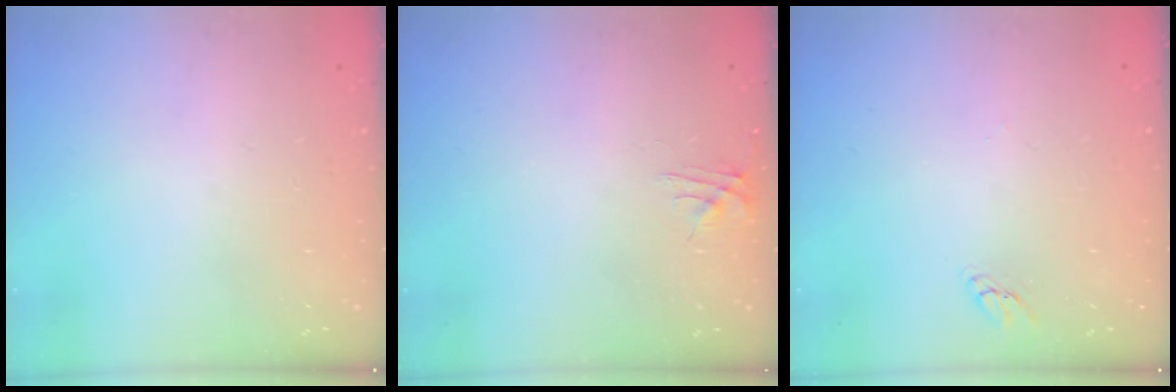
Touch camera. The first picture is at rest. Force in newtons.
{"total": 4.1, "press": 4.0, "slide": 0.4}
{"total": 2.2, "press": 2.2, "slide": 0.2}